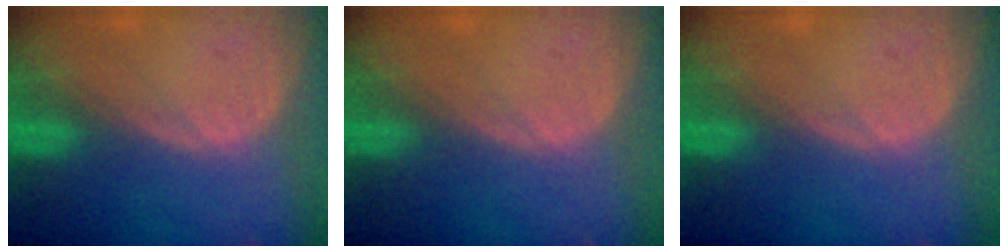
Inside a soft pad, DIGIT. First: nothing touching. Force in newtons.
{"total": 0.0}
{"total": 0.0}